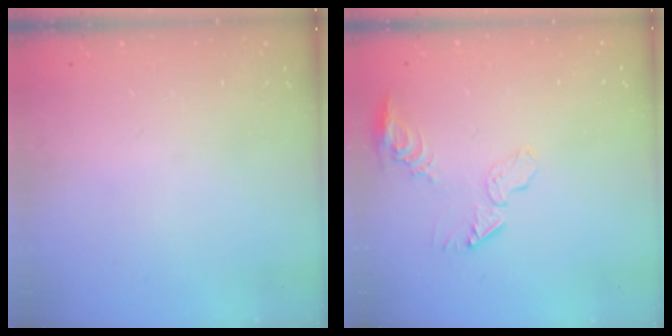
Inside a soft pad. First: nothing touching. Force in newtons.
{"total": 8.1, "press": 8.1, "slide": 0.5}